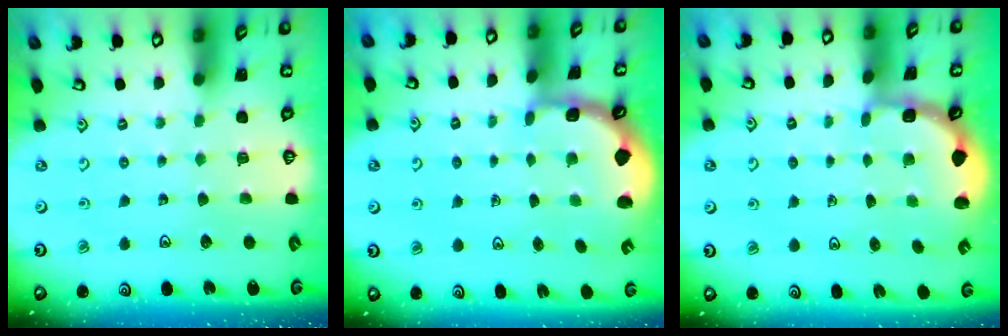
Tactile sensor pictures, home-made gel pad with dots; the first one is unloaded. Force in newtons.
{"total": 1.8, "press": 1.7, "slide": 0.5}
{"total": 1.8, "press": 1.4, "slide": 1.1}